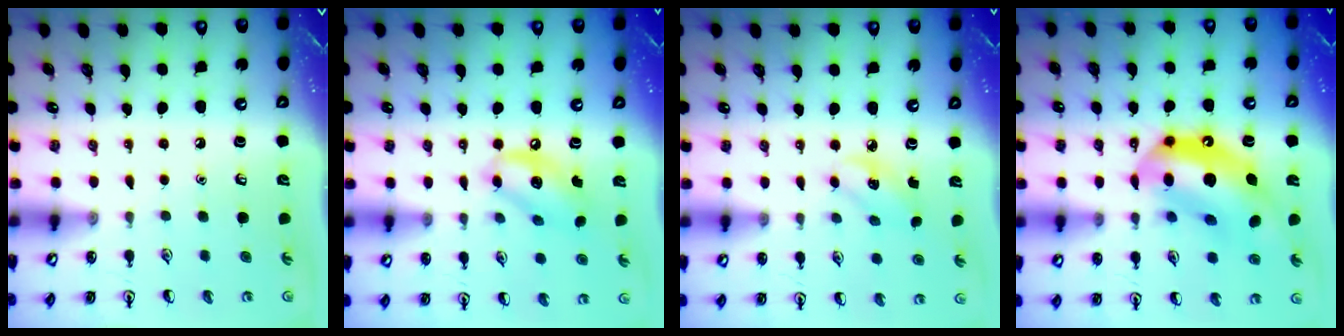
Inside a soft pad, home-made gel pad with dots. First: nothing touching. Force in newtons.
{"total": 10.3, "press": 10.0, "slide": 2.3}
{"total": 2.8, "press": 2.7, "slide": 0.8}
{"total": 16.3, "press": 15.5, "slide": 5.0}